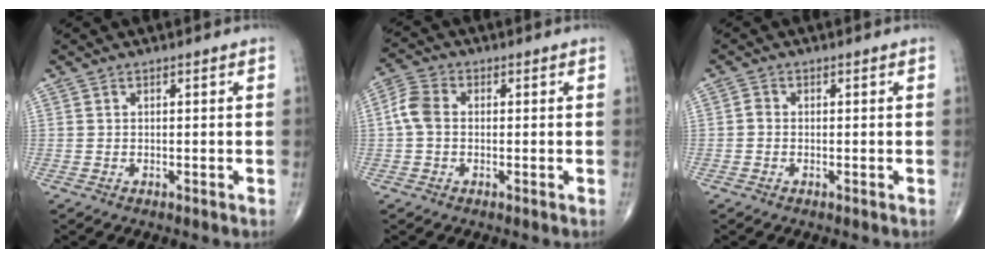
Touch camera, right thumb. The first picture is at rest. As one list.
[{"total": 5.0, "force": [0.0, 3.6, 3.5], "torque": [-0.076, 0.016, -0.008]}, {"total": 1.1, "force": [-0.2, 0.9, 0.6], "torque": [-0.005, 0.002, -0.007]}]